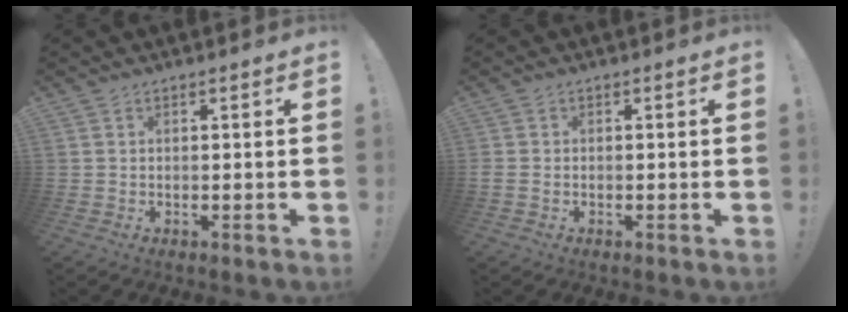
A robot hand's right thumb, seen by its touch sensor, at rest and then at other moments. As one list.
[{"total": 1.2, "force": [-0.6, 0.8, 0.6], "torque": [-0.017, 0.004, -0.008]}]